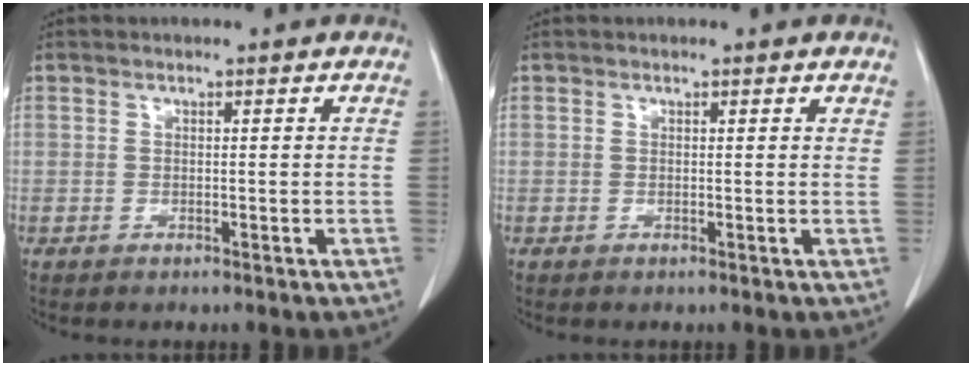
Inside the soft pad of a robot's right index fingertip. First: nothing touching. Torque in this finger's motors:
{"motor_torque": [-0.06, 0.03, -0.08, -0.01]}